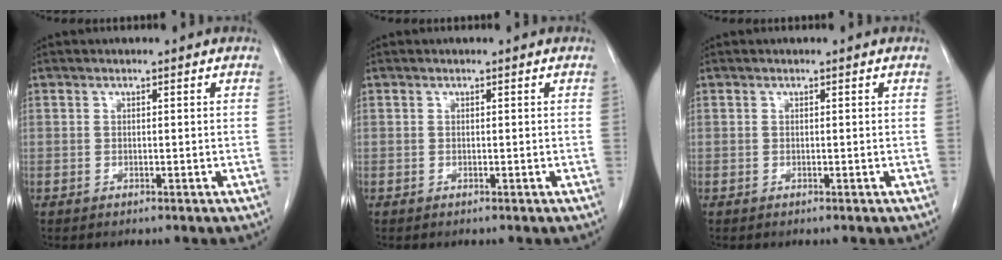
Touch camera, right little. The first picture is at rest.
{"total": 0.0}
{"total": 0.0}